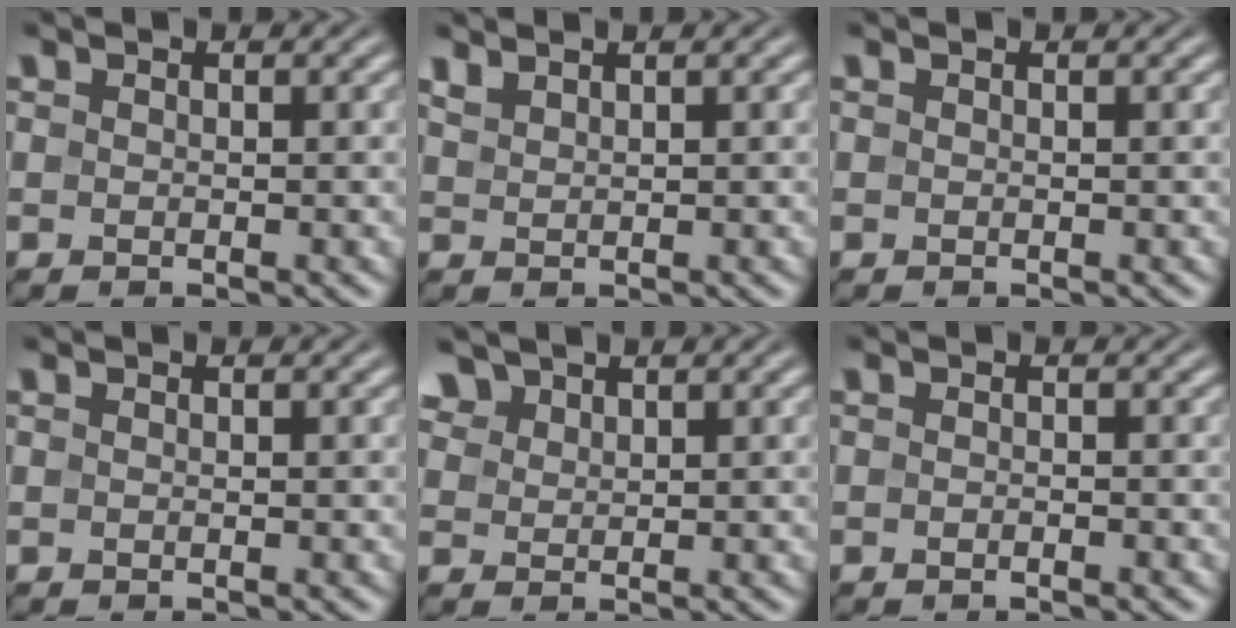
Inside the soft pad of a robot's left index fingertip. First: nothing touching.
{"total": 1.3, "force": [1.3, 0.2, 0.4], "torque": [-0.013, 0.006, 0.027]}
{"total": 0.0}
{"total": 0.0}
{"total": 2.7, "force": [2.0, 1.6, 0.7], "torque": [-0.027, -0.003, 0.050]}
{"total": 0.7, "force": [-0.4, 0.1, 0.6], "torque": [-0.010, 0.000, -0.007]}